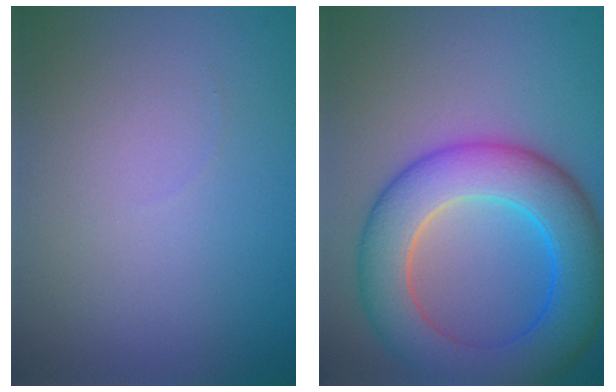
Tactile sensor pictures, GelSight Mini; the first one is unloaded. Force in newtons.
{"total": 9.2, "press": 9.2, "slide": 0.4}